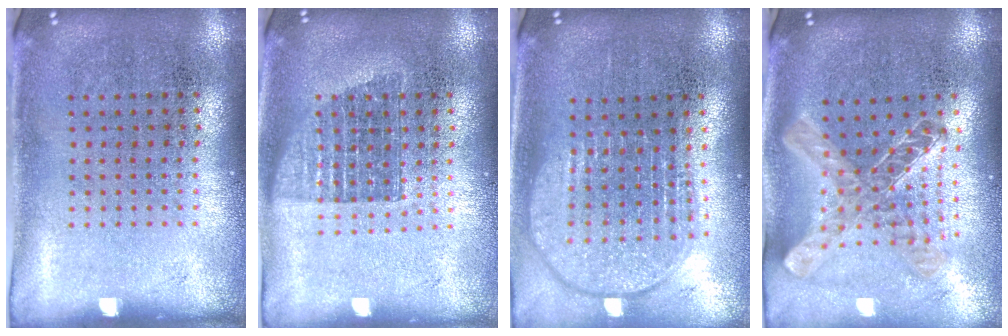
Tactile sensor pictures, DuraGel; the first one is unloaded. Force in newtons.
{"total": 1.4, "press": 1.2, "slide": 0.7}
{"total": 1.9, "press": 1.5, "slide": 1.1}
{"total": 1.2, "press": 1.1, "slide": 0.5}